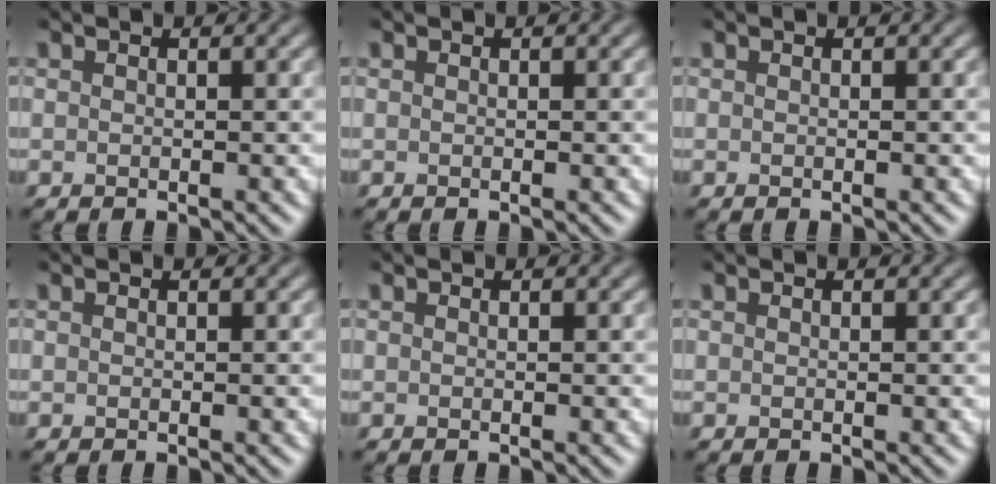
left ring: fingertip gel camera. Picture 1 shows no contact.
{"total": 0.0}
{"total": 0.0}
{"total": 0.0}
{"total": 0.0}
{"total": 0.0}